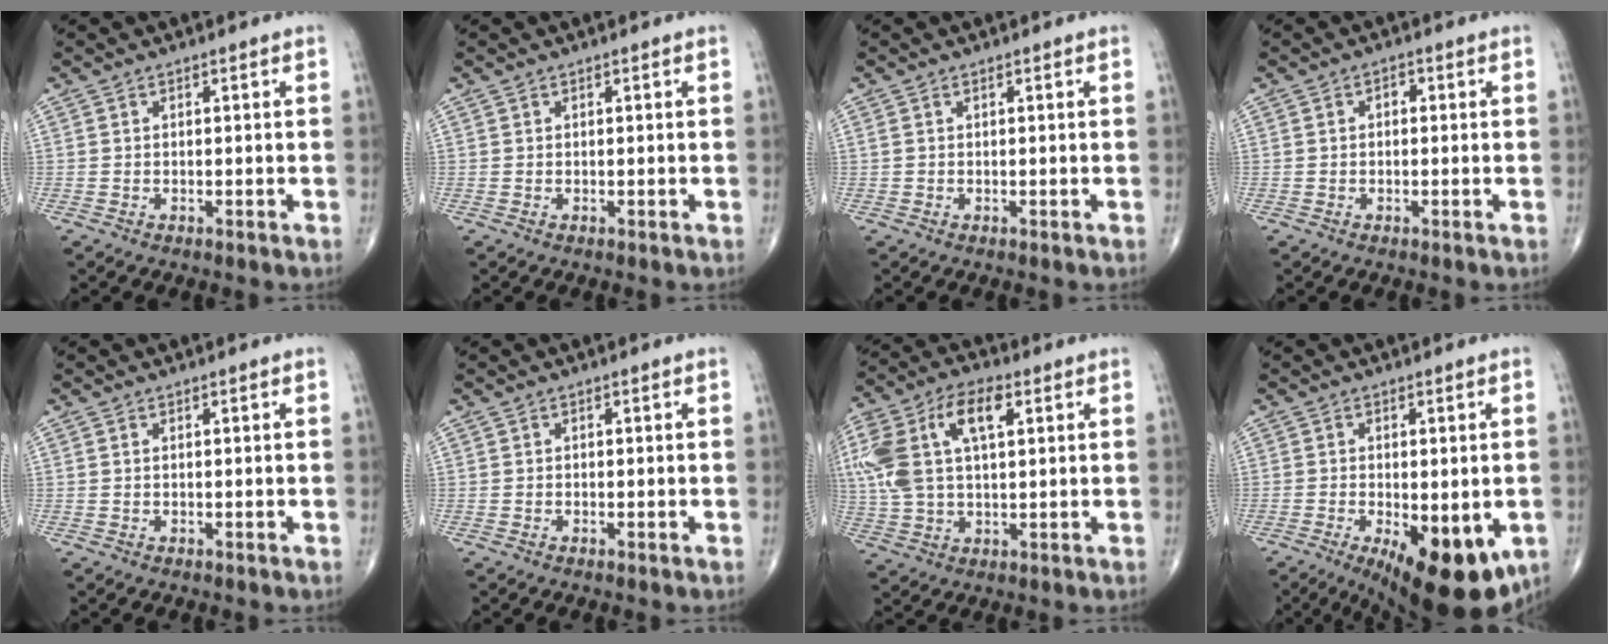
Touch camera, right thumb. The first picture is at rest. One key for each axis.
{"total": 0.0}
{"total": 0.6, "fx": 0.3, "fy": 0.2, "fz": 0.4, "tx": -0.014, "ty": 0.010, "tz": 0.008}
{"total": 1.5, "fx": 0.2, "fy": 1.0, "fz": 1.1, "tx": -0.014, "ty": 0.008, "tz": 0.001}
{"total": 0.0}
{"total": 0.0}
{"total": 17.7, "fx": 4.9, "fy": 9.2, "fz": 14.4, "tx": -0.323, "ty": 0.025, "tz": 0.088}
{"total": 16.5, "fx": -6.4, "fy": 7.1, "fz": 13.5, "tx": -0.159, "ty": -0.013, "tz": -0.079}